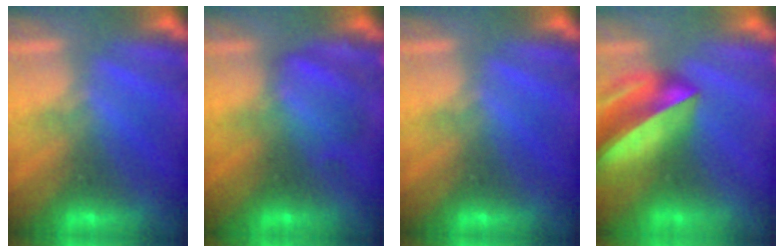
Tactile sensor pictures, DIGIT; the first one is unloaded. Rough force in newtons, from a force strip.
{"total": 2.5}
{"total": 0.0}
{"total": 8.1}